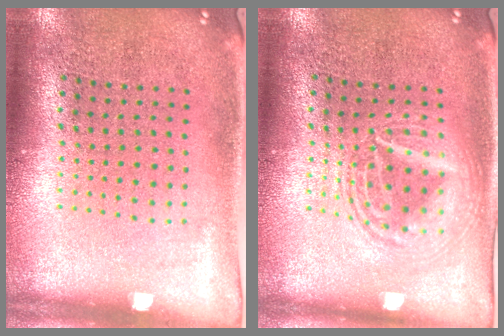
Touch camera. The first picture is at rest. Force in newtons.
{"total": 1.7, "press": 1.7, "slide": 0.2}